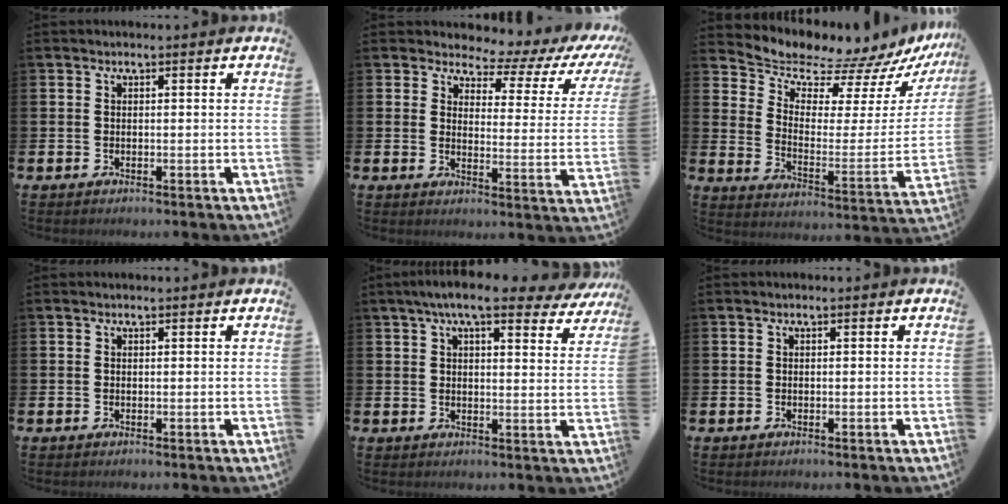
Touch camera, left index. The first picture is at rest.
{"total": 4.0, "force": [3.3, 1.9, 1.0], "torque": [-0.026, -0.038, 0.044]}
{"total": 9.3, "force": [8.7, 2.8, 1.9], "torque": [-0.063, -0.084, 0.142]}
{"total": 0.0}
{"total": 7.6, "force": [6.4, 1.4, 3.8], "torque": [-0.069, -0.020, 0.111]}
{"total": 0.0}